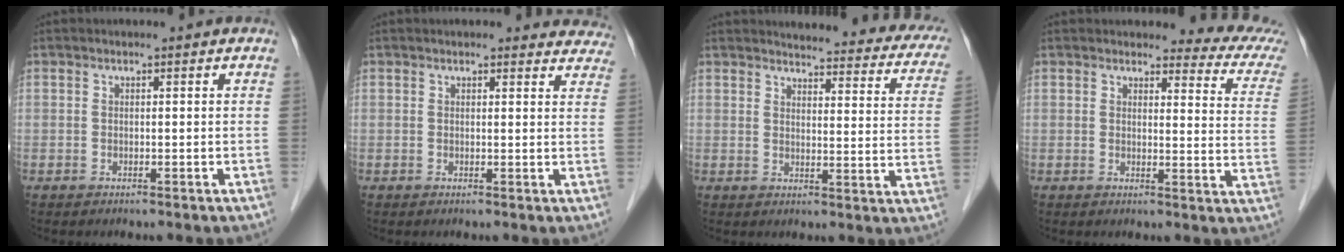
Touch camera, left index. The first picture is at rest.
{"total": 8.5, "force": [7.9, 2.6, 1.7], "torque": [0.017, 0.000, 0.059]}
{"total": 20.2, "force": [18.6, 4.2, 6.7], "torque": [-0.052, -0.055, 0.185]}
{"total": 8.5, "force": [8.1, 1.2, 2.1], "torque": [-0.008, -0.061, 0.060]}